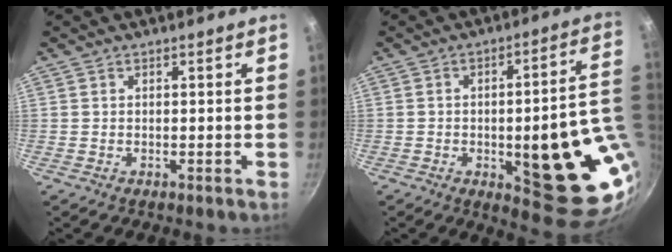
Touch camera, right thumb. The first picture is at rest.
{"total": 21.2, "force": [-2.6, 6.9, 19.8], "torque": [-0.208, -0.002, -0.027]}